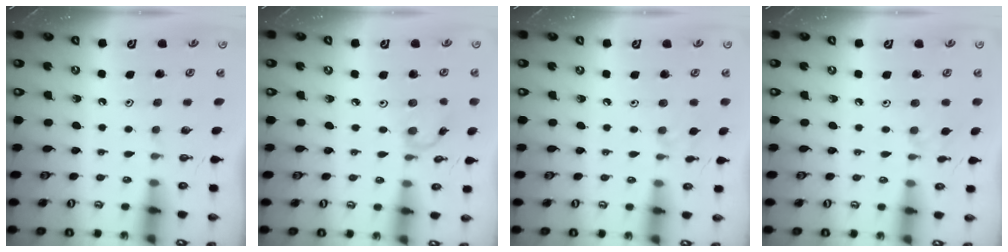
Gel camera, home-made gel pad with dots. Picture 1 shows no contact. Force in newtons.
{"total": 3.4, "press": 3.4, "slide": 0.4}
{"total": 1.8, "press": 1.7, "slide": 0.4}
{"total": 2.4, "press": 2.4, "slide": 0.4}